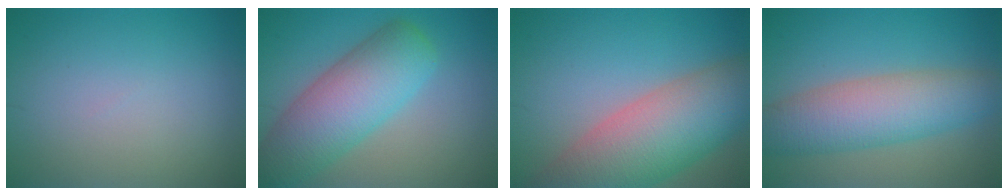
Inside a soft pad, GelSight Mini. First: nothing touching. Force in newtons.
{"total": 8.4, "press": 8.4, "slide": 0.4}
{"total": 10.8, "press": 10.8, "slide": 0.5}
{"total": 7.3, "press": 7.3, "slide": 0.2}